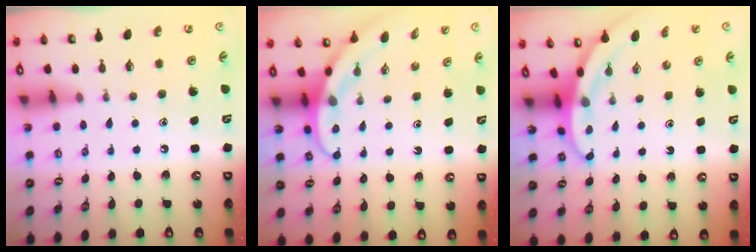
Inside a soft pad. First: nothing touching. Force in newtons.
{"total": 3.8, "press": 3.8, "slide": 0.3}
{"total": 3.0, "press": 3.0, "slide": 0.1}